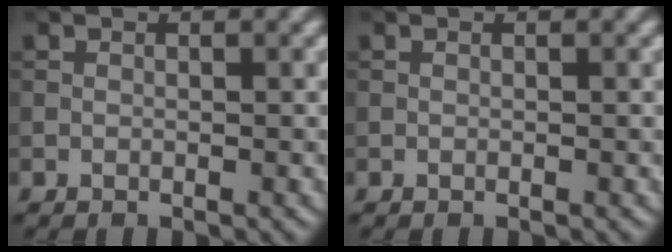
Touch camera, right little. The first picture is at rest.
{"total": 0.0}